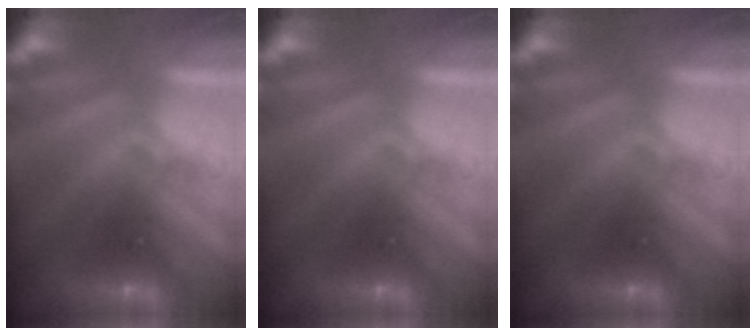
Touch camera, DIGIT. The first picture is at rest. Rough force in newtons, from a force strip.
{"total": 0.0}
{"total": 0.0}